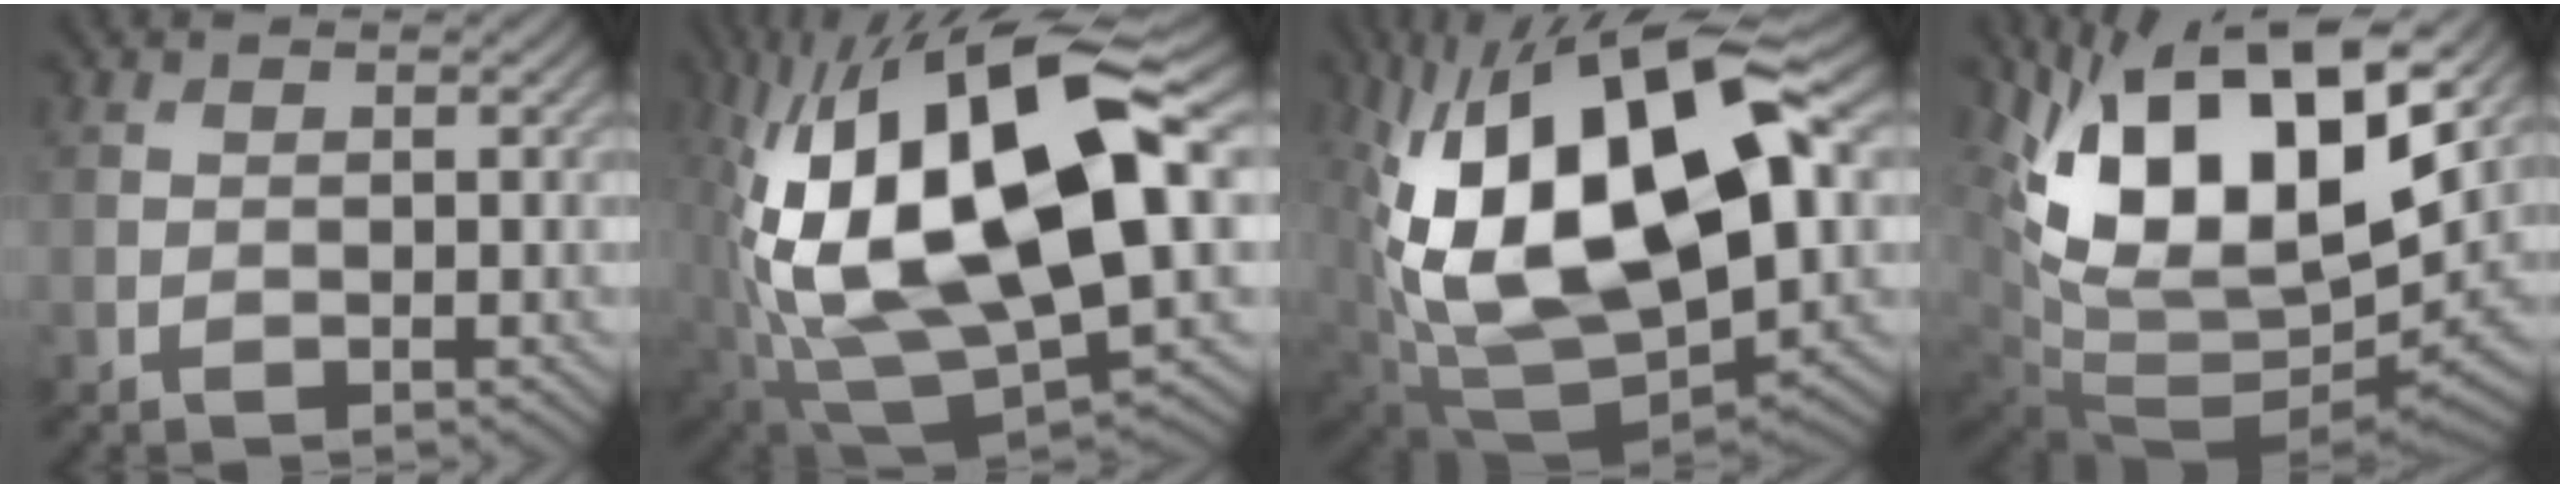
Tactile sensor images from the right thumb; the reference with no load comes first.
{"total": 20.7, "force": [2.1, 9.7, 18.2], "torque": [-0.366, -0.005, 0.038]}
{"total": 19.7, "force": [3.4, 10.1, 16.6], "torque": [-0.313, -0.004, 0.058]}
{"total": 16.6, "force": [6.1, 8.0, 13.1], "torque": [-0.254, -0.005, 0.117]}